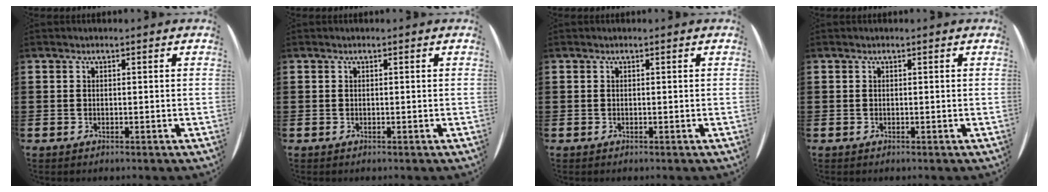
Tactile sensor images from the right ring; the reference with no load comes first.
{"total": 0.0}
{"total": 0.0}
{"total": 0.0}